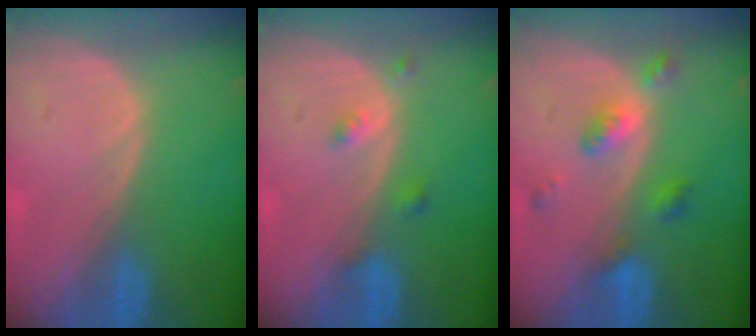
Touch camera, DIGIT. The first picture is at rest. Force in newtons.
{"total": 2.1, "press": 2.1, "slide": 0.2}
{"total": 5.1, "press": 4.6, "slide": 2.2}